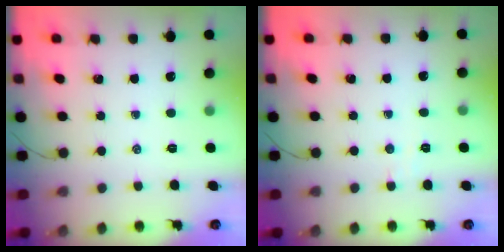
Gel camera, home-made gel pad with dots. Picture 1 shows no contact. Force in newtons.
{"total": 2.6, "press": 2.5, "slide": 0.7}